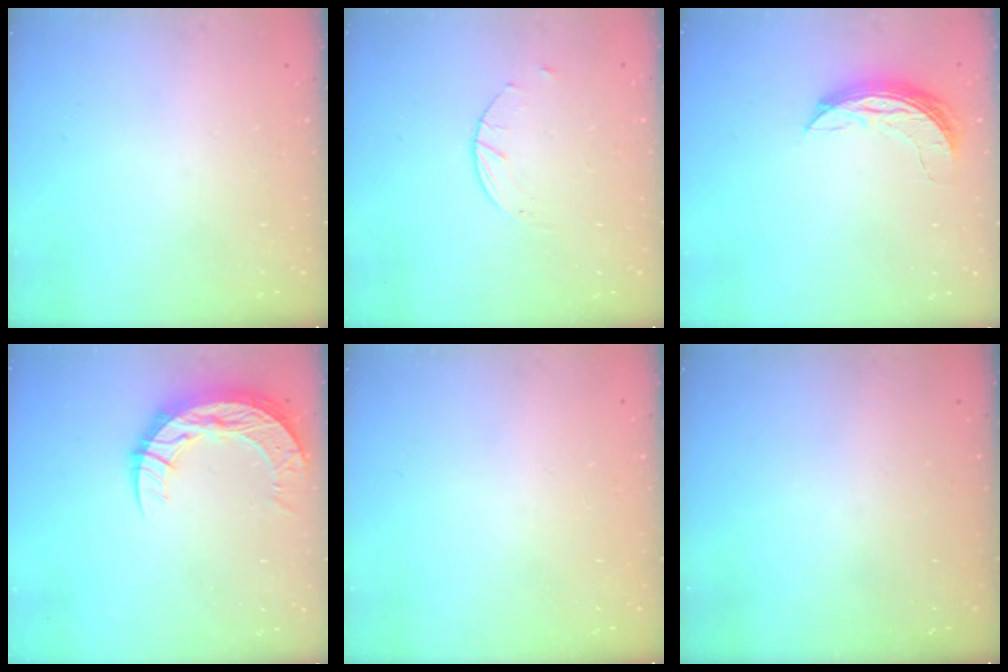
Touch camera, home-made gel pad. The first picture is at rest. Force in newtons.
{"total": 2.6, "press": 2.6, "slide": 0.4}
{"total": 7.2, "press": 7.2, "slide": 0.7}
{"total": 12.6, "press": 12.6, "slide": 0.9}
{"total": 0.0}
{"total": 0.0}